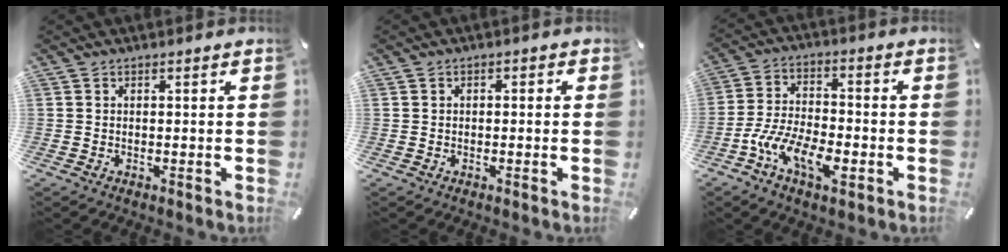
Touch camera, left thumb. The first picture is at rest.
{"total": 1.0, "force": [-0.4, 0.9, 0.4], "torque": [-0.007, 0.004, -0.010]}
{"total": 11.0, "force": [-5.3, 5.7, 7.8], "torque": [-0.162, 0.014, -0.096]}